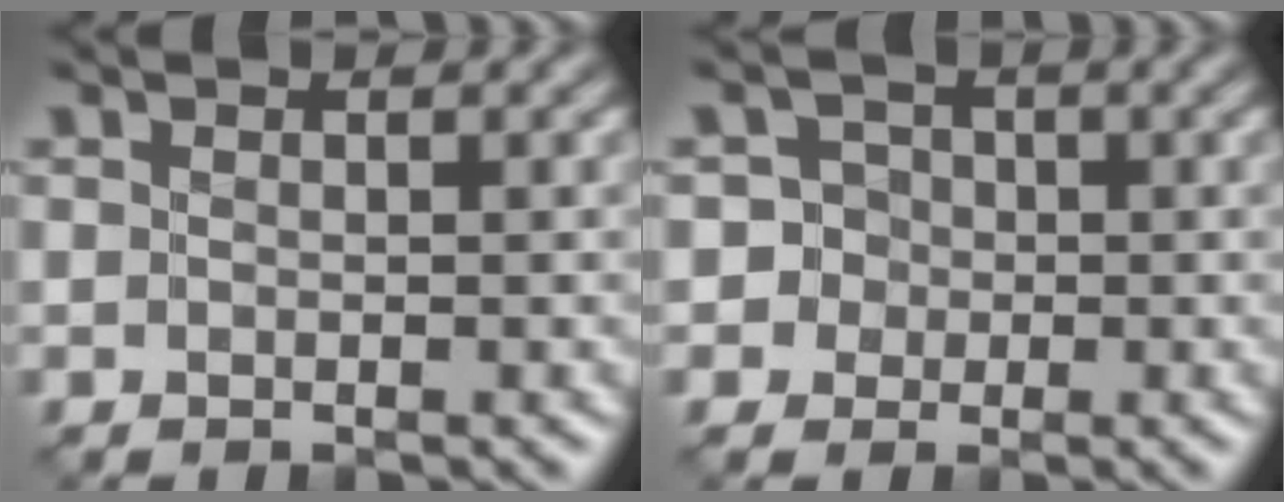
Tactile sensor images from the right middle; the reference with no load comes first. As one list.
[{"total": 4.3, "force": [-0.5, 4.2, 0.6], "torque": [0.014, 0.022, -0.024]}]